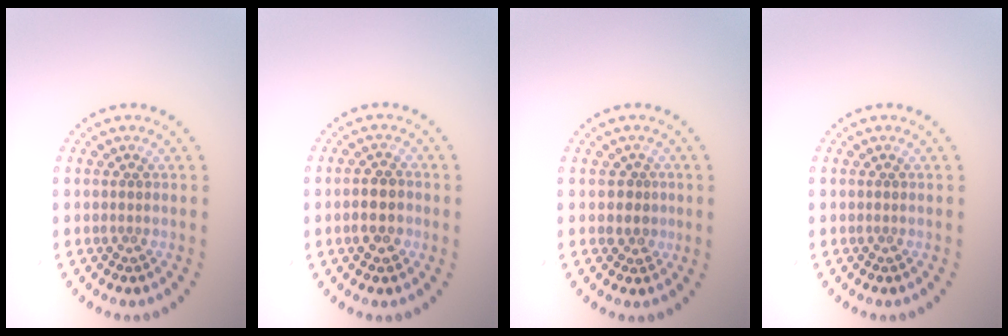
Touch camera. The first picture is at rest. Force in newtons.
{"total": 2.6, "press": 2.5, "slide": 0.7}
{"total": 1.6, "press": 1.5, "slide": 0.7}
{"total": 0.0}